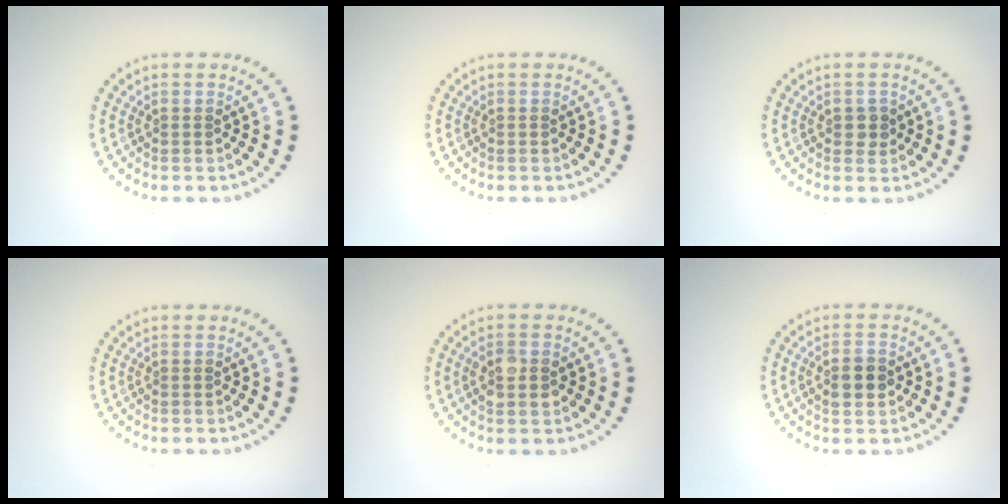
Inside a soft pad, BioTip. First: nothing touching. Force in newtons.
{"total": 0.0}
{"total": 1.3, "press": 1.3, "slide": 0.3}
{"total": 0.0}
{"total": 2.4, "press": 2.4, "slide": 0.2}
{"total": 2.5, "press": 2.5, "slide": 0.2}